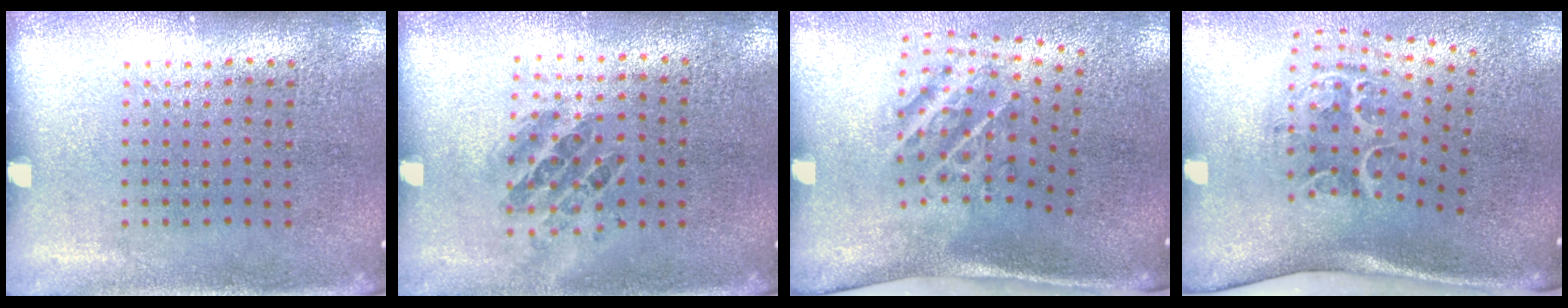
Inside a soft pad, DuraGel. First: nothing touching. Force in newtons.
{"total": 1.0, "press": 0.8, "slide": 0.5}
{"total": 2.2, "press": 1.3, "slide": 1.8}
{"total": 1.9, "press": 1.4, "slide": 1.3}